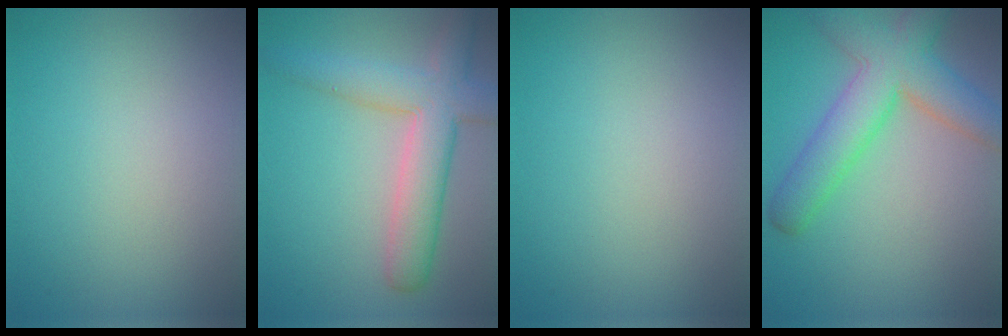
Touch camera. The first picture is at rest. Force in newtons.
{"total": 6.2, "press": 6.2, "slide": 0.3}
{"total": 0.0}
{"total": 7.1, "press": 7.1, "slide": 0.3}